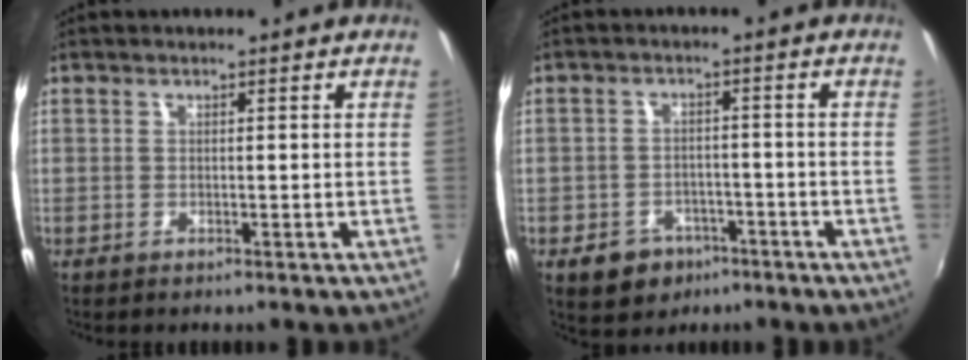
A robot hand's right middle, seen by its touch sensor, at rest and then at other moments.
{"total": 7.6, "force": [-4.3, 5.7, 2.6], "torque": [-0.075, 0.008, -0.052]}